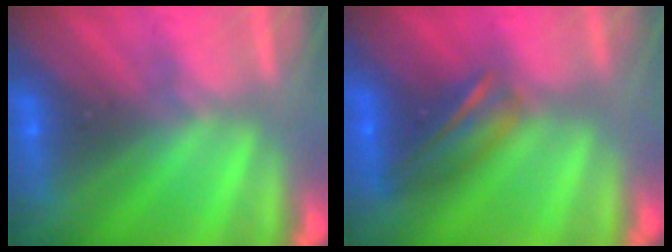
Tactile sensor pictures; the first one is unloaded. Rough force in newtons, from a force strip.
{"total": 5.8}